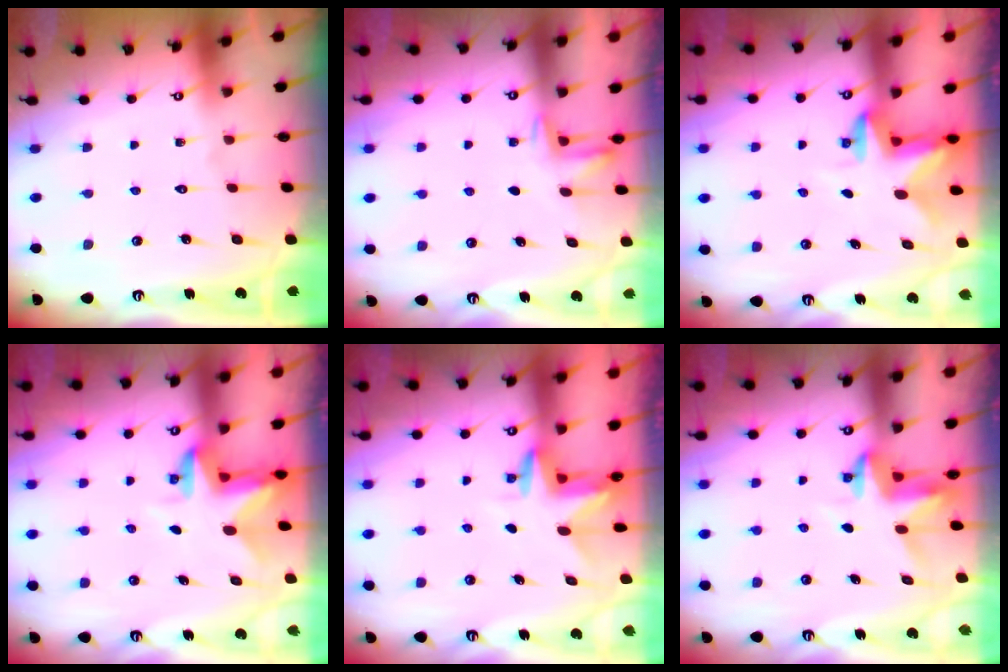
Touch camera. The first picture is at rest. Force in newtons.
{"total": 2.2, "press": 2.1, "slide": 0.4}
{"total": 2.6, "press": 2.5, "slide": 0.5}
{"total": 3.0, "press": 3.0, "slide": 0.4}
{"total": 3.1, "press": 3.0, "slide": 0.3}
{"total": 3.9, "press": 3.8, "slide": 0.4}